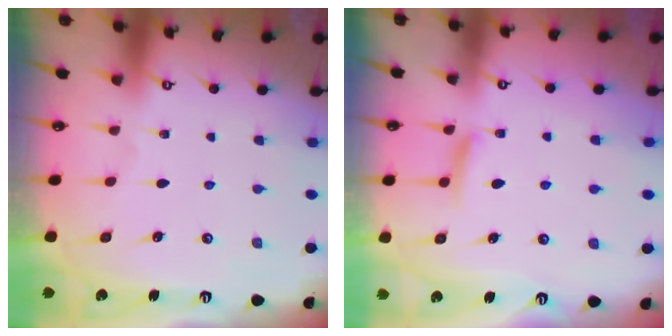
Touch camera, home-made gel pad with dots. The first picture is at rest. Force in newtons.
{"total": 6.9, "press": 6.8, "slide": 0.8}